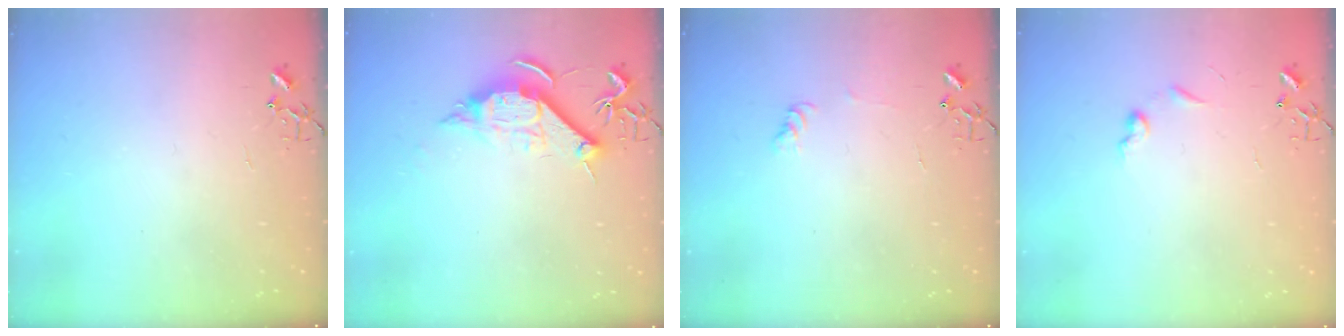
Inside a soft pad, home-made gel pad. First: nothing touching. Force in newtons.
{"total": 10.5, "press": 10.5, "slide": 0.4}
{"total": 5.5, "press": 5.5, "slide": 0.7}
{"total": 6.1, "press": 6.1, "slide": 0.7}